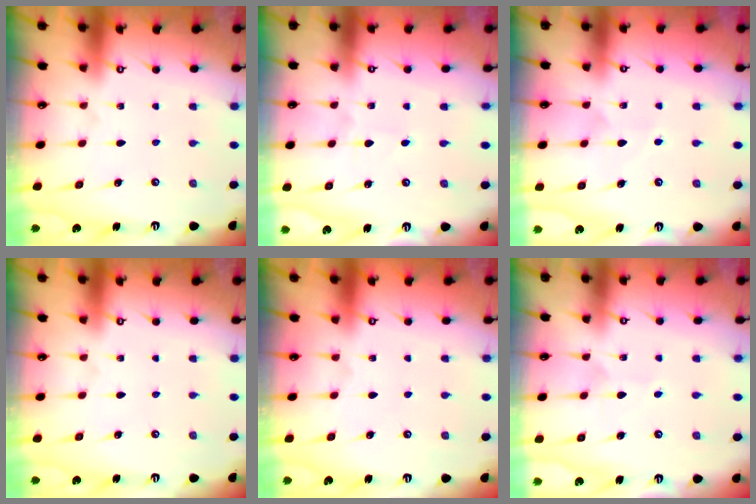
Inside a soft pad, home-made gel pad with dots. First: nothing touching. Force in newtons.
{"total": 1.6, "press": 1.6, "slide": 0.1}
{"total": 5.8, "press": 5.8, "slide": 0.2}
{"total": 0.0}
{"total": 0.0}
{"total": 4.6, "press": 4.6, "slide": 0.4}